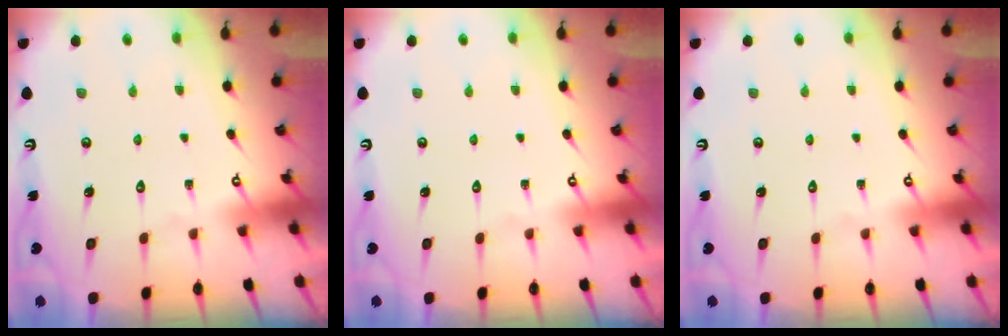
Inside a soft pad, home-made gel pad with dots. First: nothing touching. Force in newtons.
{"total": 0.0}
{"total": 0.0}